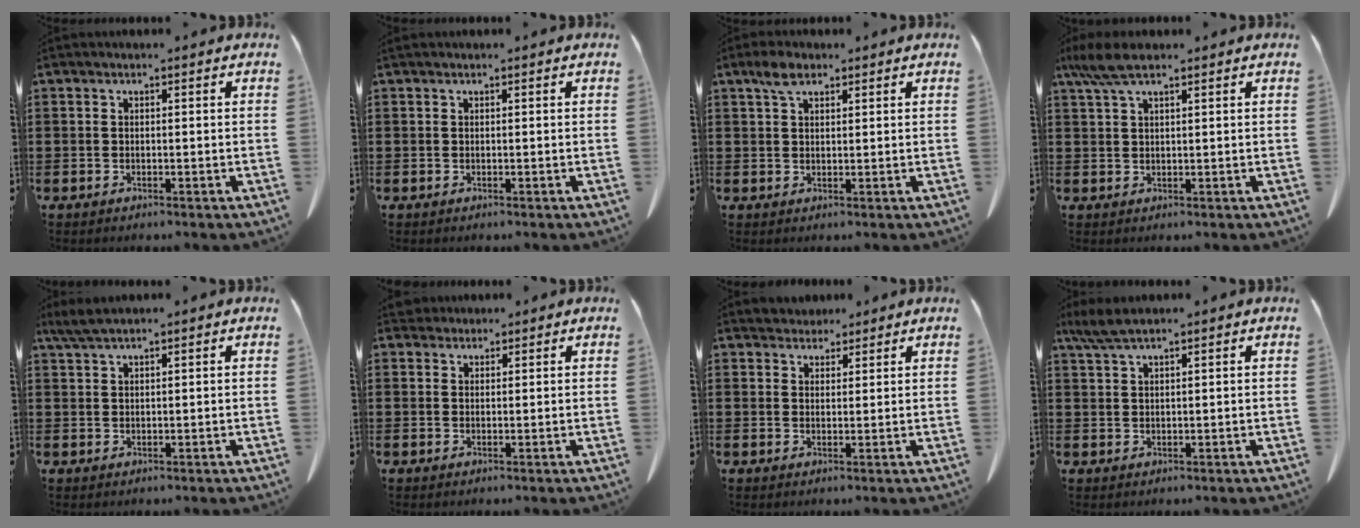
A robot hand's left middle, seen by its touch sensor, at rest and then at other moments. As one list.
[{"total": 0.0}, {"total": 3.4, "force": [2.2, 1.6, 2.1], "torque": [-0.047, 0.006, 0.039]}, {"total": 4.8, "force": [3.0, 1.2, 3.6], "torque": [-0.082, -0.002, 0.054]}, {"total": 2.6, "force": [2.0, 0.2, 1.6], "torque": [-0.035, 0.000, 0.038]}, {"total": 1.8, "force": [1.7, 0.8, 0.0], "torque": [-0.006, 0.003, 0.034]}, {"total": 2.6, "force": [2.4, 0.9, -0.1], "torque": [0.003, -0.004, 0.046]}, {"total": 3.2, "force": [2.4, 0.3, 2.1], "torque": [-0.046, 0.001, 0.045]}]